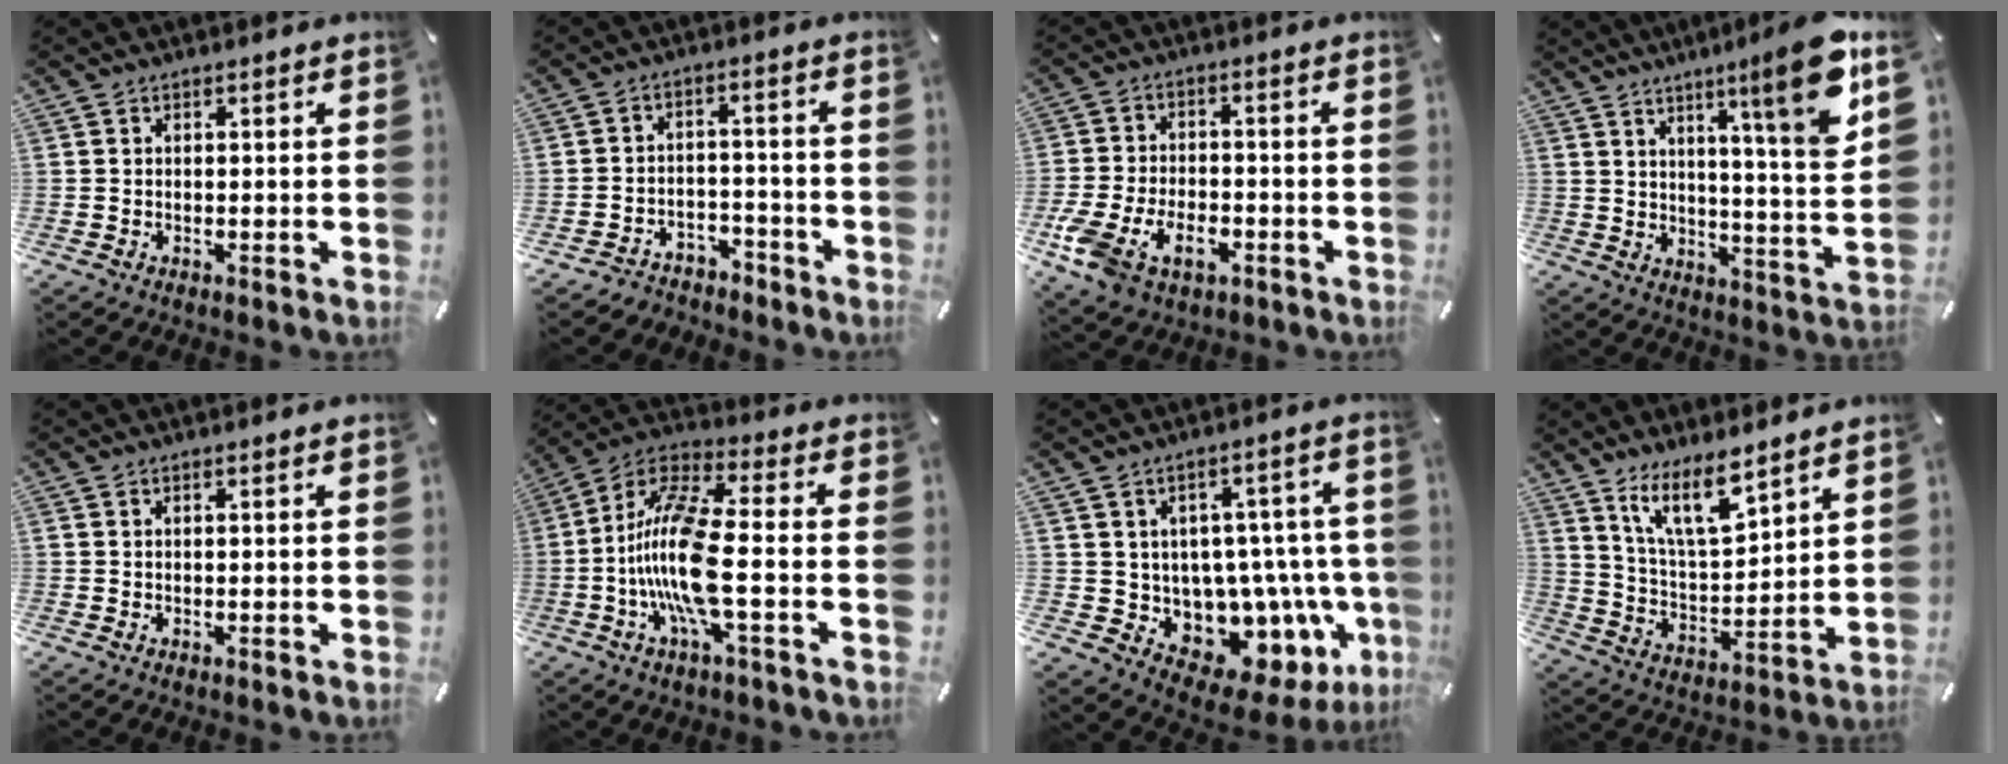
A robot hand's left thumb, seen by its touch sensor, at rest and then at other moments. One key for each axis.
{"total": 3.9, "fx": -2.8, "fy": 2.6, "fz": 0.4, "tx": -0.005, "ty": 0.013, "tz": -0.054}
{"total": 11.0, "fx": -5.0, "fy": 7.0, "fz": 6.8, "tx": -0.152, "ty": 0.017, "tz": -0.089}
{"total": 14.9, "fx": 9.7, "fy": 0.6, "fz": 11.3, "tx": -0.157, "ty": -0.070, "tz": 0.142}
{"total": 0.0}
{"total": 17.4, "fx": -3.0, "fy": 4.9, "fz": 16.4, "tx": -0.348, "ty": -0.012, "tz": -0.056}
{"total": 9.3, "fx": -2.2, "fy": 8.0, "fz": 4.2, "tx": -0.054, "ty": -0.022, "tz": -0.018}
{"total": 12.8, "fx": 9.5, "fy": 4.2, "fz": 7.6, "tx": -0.149, "ty": -0.045, "tz": 0.171}